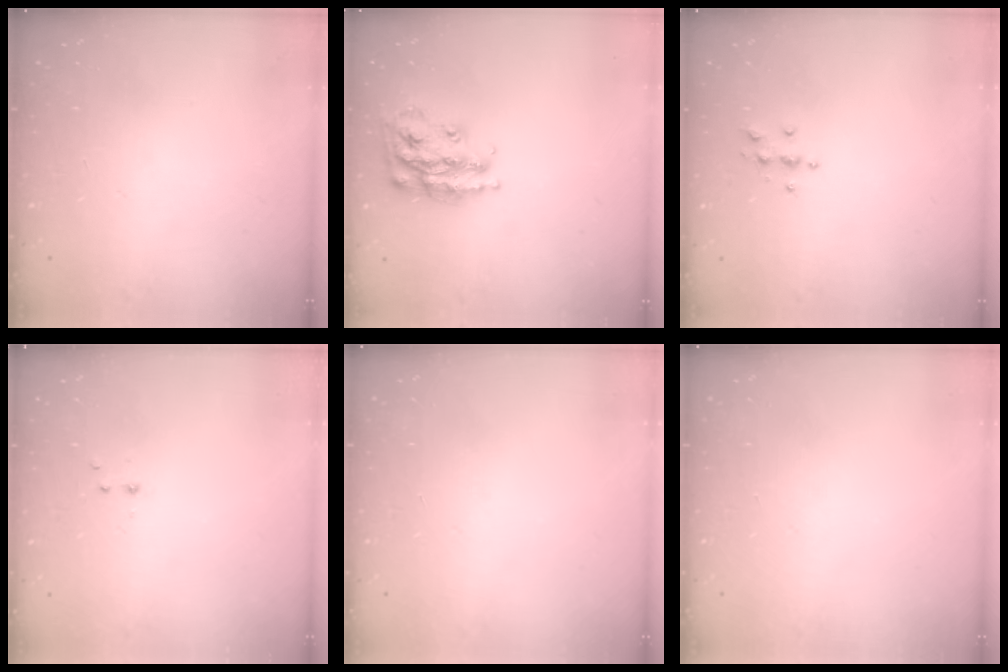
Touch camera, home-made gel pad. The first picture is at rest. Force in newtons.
{"total": 17.9, "press": 17.8, "slide": 1.1}
{"total": 3.6, "press": 3.6, "slide": 0.4}
{"total": 2.2, "press": 1.9, "slide": 1.0}
{"total": 0.0}
{"total": 0.0}